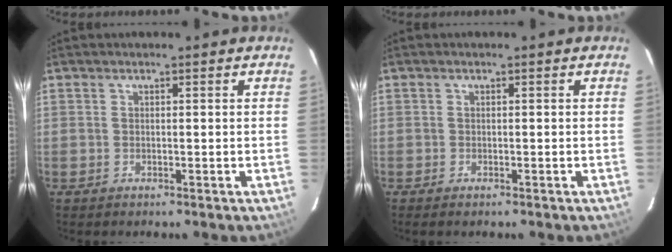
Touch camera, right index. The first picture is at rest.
{"total": 0.9, "force": [-0.7, 0.2, 0.5], "torque": [-0.010, -0.003, -0.013]}